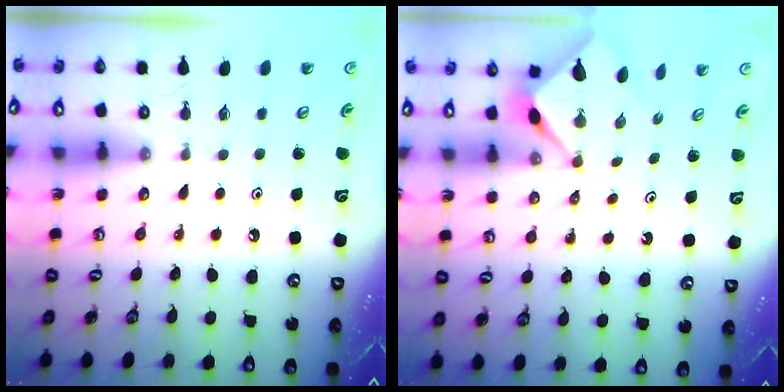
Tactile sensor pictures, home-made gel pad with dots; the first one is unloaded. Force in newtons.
{"total": 3.2, "press": 3.2, "slide": 0.5}